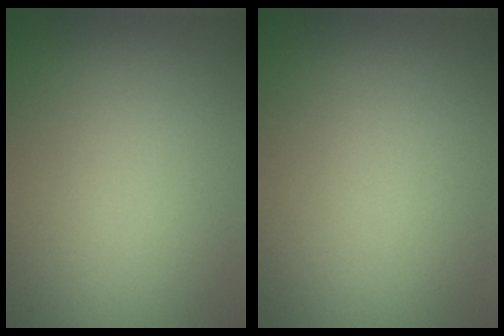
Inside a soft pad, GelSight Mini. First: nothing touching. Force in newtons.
{"total": 0.0}